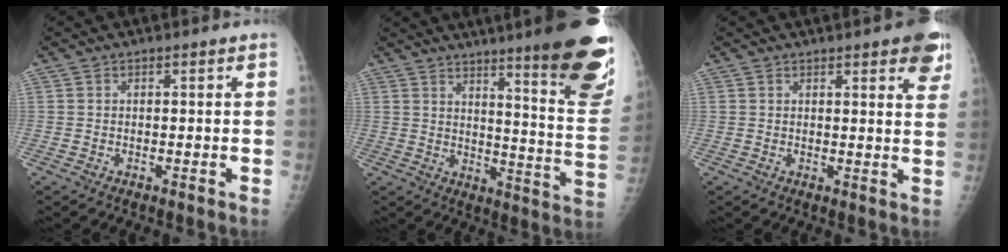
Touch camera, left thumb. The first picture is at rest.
{"total": 23.2, "force": [15.7, 2.5, 16.9], "torque": [-0.199, -0.112, 0.203]}
{"total": 8.5, "force": [5.0, 2.2, 6.4], "torque": [-0.053, -0.014, 0.053]}